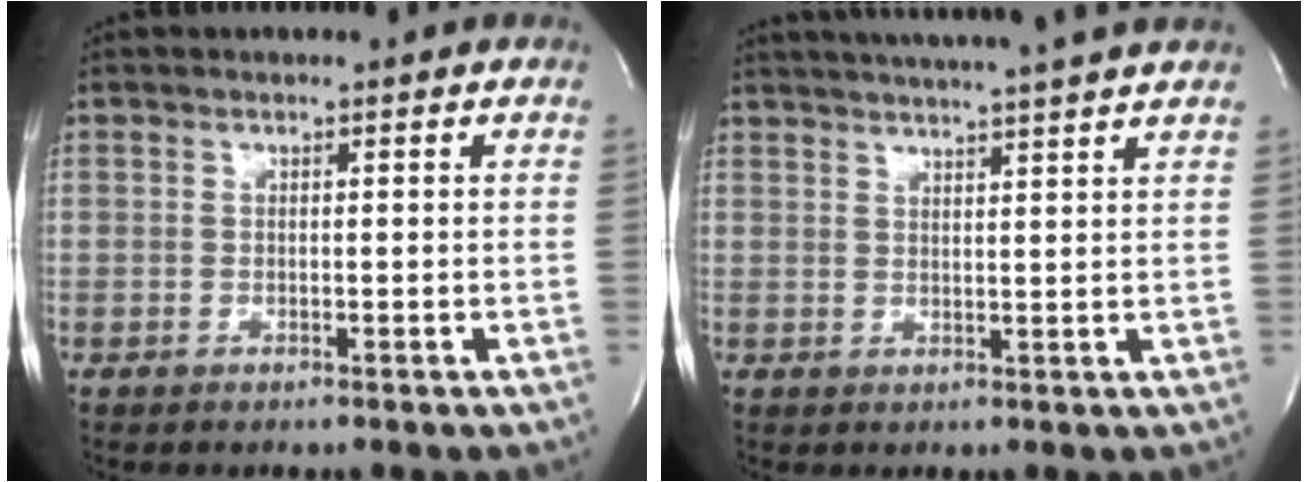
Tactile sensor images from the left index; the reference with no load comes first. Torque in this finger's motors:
{"motor_torque": [-0.08, -0.06, 0.41, 0.11]}